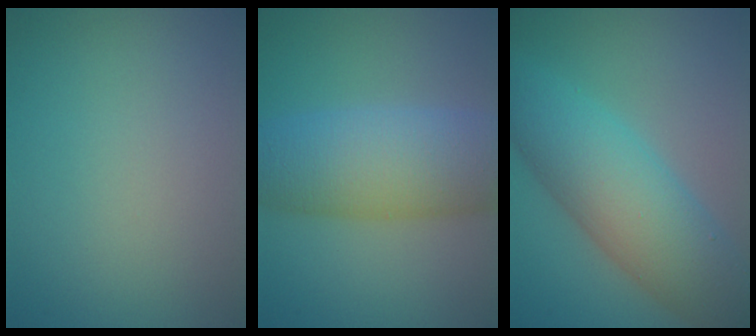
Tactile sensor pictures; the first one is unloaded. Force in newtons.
{"total": 8.5, "press": 8.5, "slide": 0.0}
{"total": 8.7, "press": 8.7, "slide": 0.1}